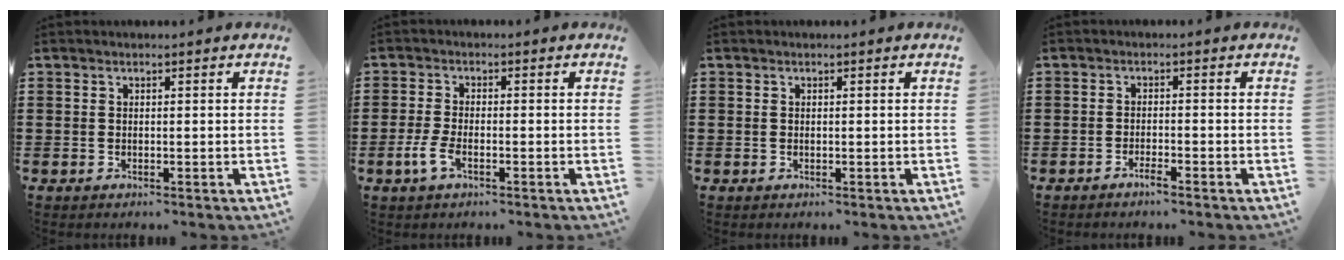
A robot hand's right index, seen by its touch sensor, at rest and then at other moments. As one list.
[{"total": 3.3, "force": [-1.5, 1.3, 2.6], "torque": [-0.066, -0.005, -0.034]}, {"total": 0.0}, {"total": 1.7, "force": [-1.5, 0.0, 0.9], "torque": [-0.016, -0.003, -0.027]}]